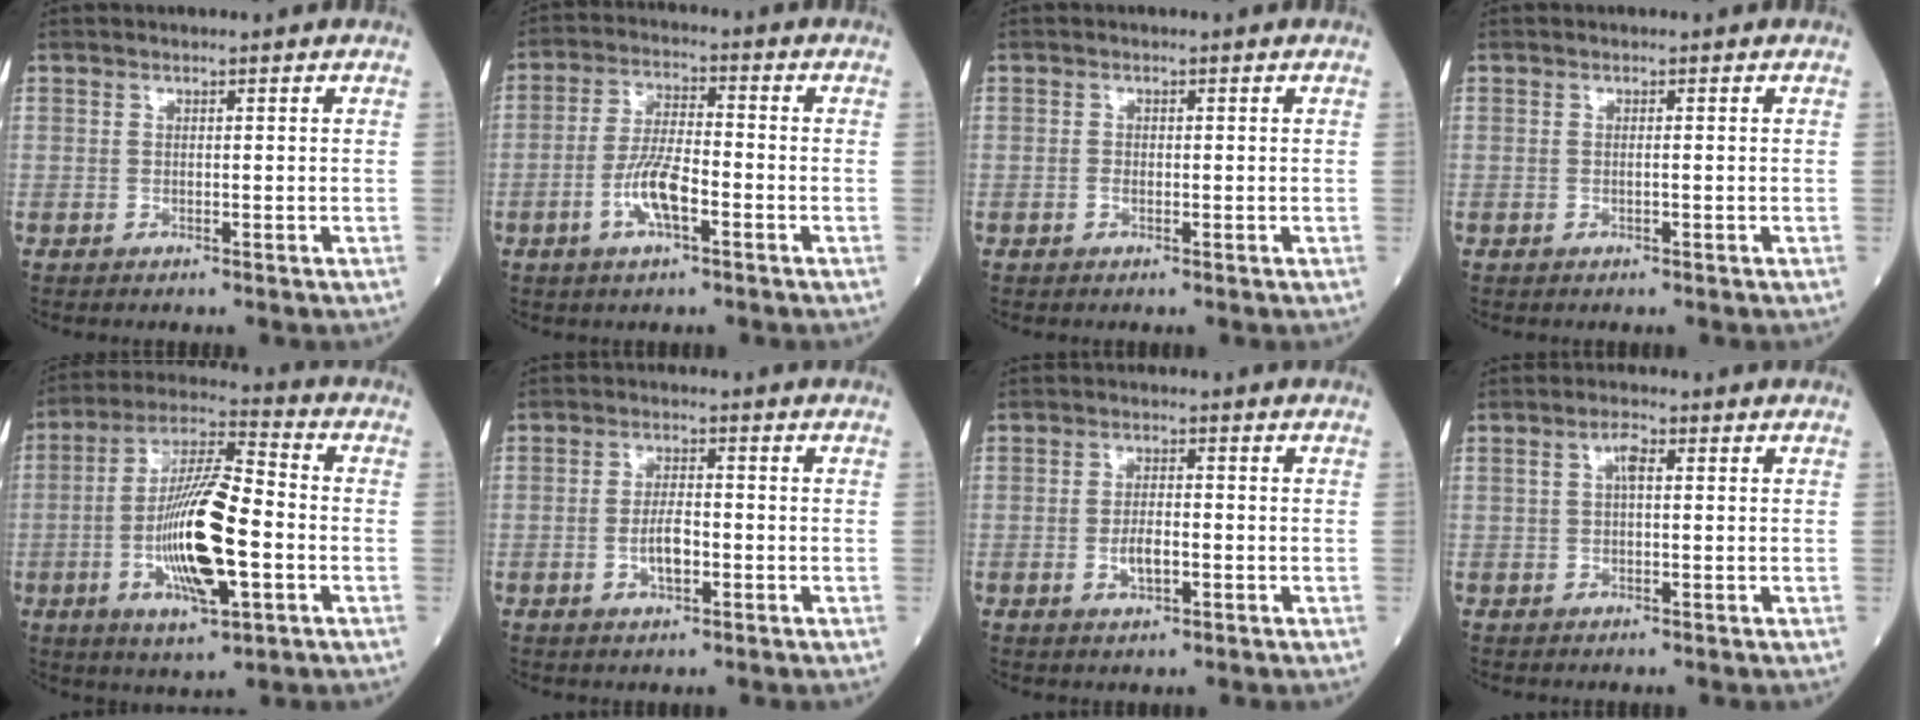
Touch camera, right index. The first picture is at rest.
{"total": 7.2, "force": [-2.8, 1.7, 6.4], "torque": [-0.131, 0.003, -0.055]}
{"total": 0.7, "force": [-0.3, 0.4, 0.5], "torque": [-0.010, 0.001, -0.006]}
{"total": 0.5, "force": [-0.1, 0.0, 0.5], "torque": [-0.013, 0.000, -0.001]}
{"total": 16.2, "force": [-3.3, 3.6, 15.4], "torque": [-0.298, 0.001, -0.057]}
{"total": 4.1, "force": [-1.2, 1.5, 3.7], "torque": [-0.069, 0.001, -0.021]}
{"total": 3.8, "force": [-1.0, 1.4, 3.4], "torque": [-0.064, 0.000, -0.016]}
{"total": 2.5, "force": [0.5, 0.9, 2.3], "torque": [-0.045, 0.012, 0.010]}